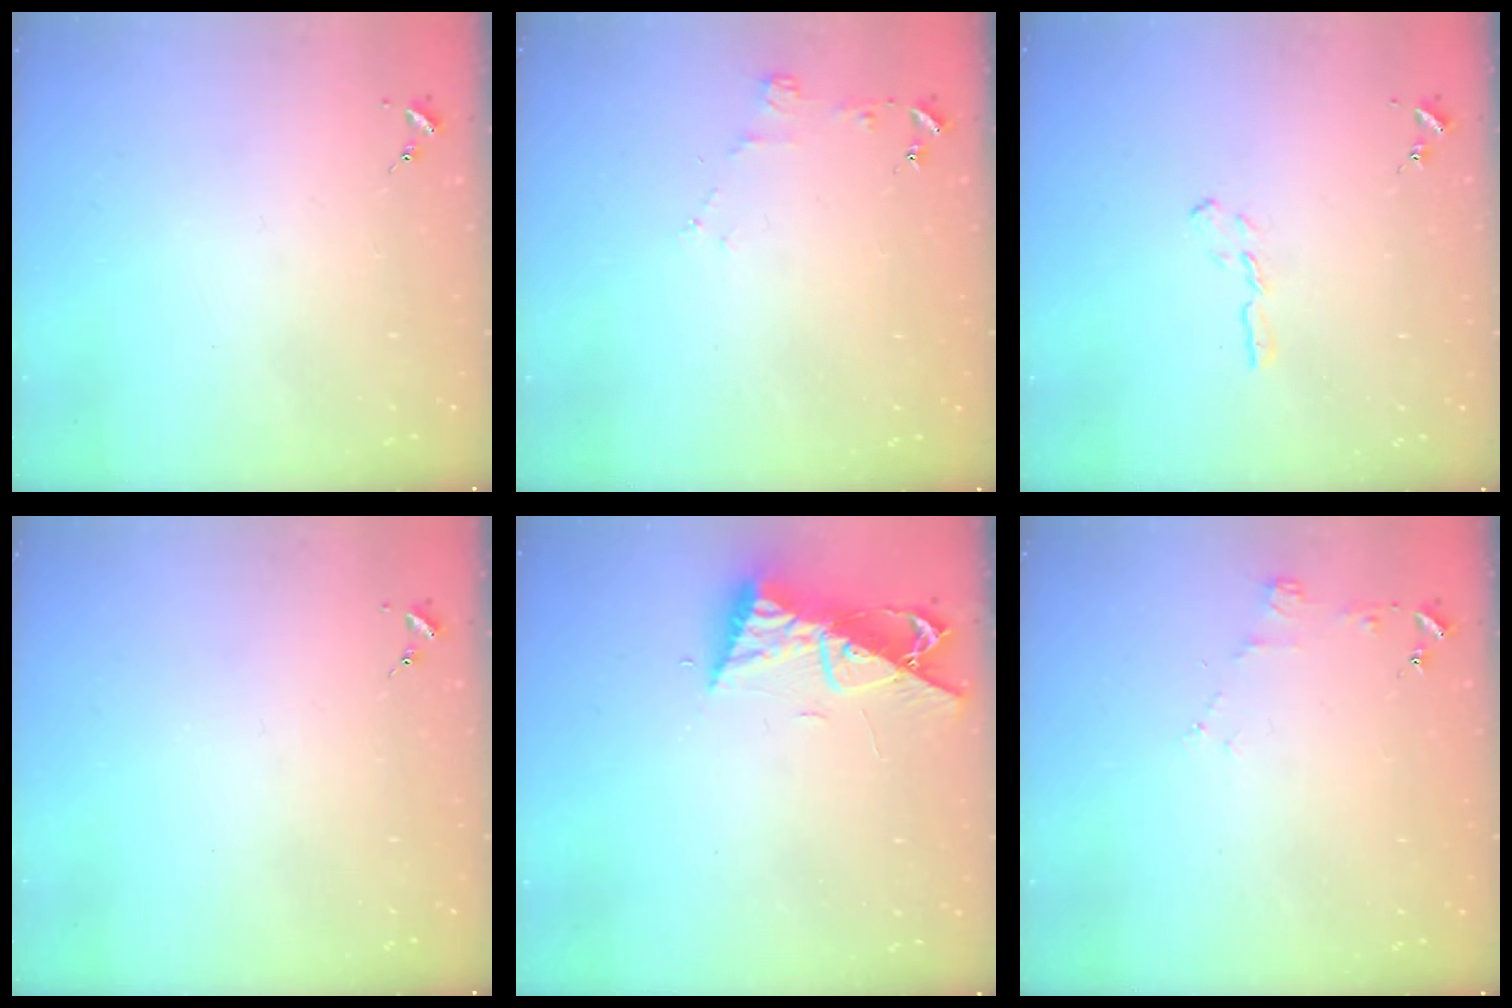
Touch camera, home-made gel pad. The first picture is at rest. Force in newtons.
{"total": 4.0, "press": 3.9, "slide": 0.5}
{"total": 3.9, "press": 3.9, "slide": 0.4}
{"total": 0.0}
{"total": 9.7, "press": 9.7, "slide": 0.7}
{"total": 4.0, "press": 3.9, "slide": 0.5}